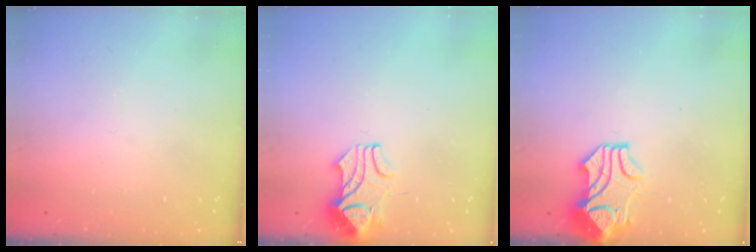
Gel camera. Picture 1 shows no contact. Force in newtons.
{"total": 2.1, "press": 1.9, "slide": 0.9}
{"total": 2.1, "press": 1.8, "slide": 1.1}